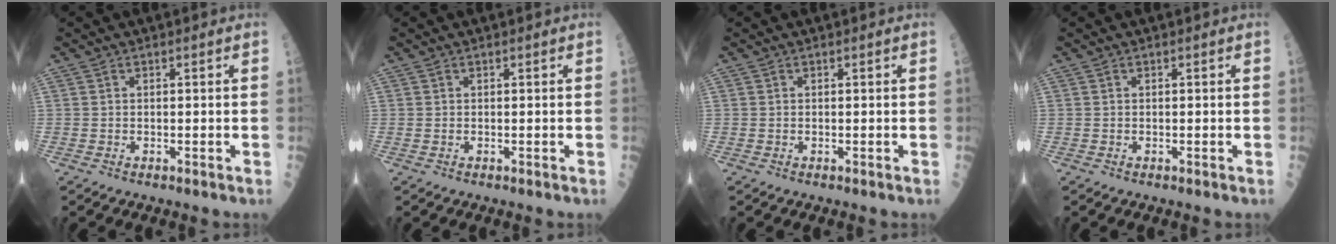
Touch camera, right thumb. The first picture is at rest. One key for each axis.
{"total": 0.0}
{"total": 0.0}
{"total": 0.0}